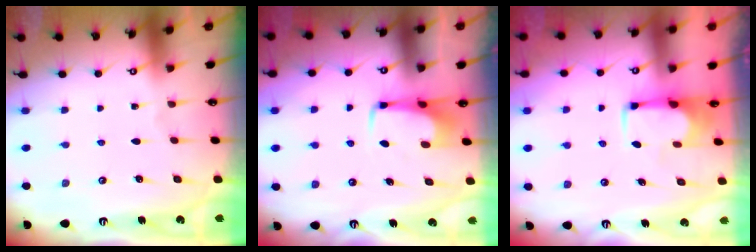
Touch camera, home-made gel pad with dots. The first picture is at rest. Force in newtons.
{"total": 3.0, "press": 3.0, "slide": 0.4}
{"total": 1.6, "press": 1.5, "slide": 0.6}